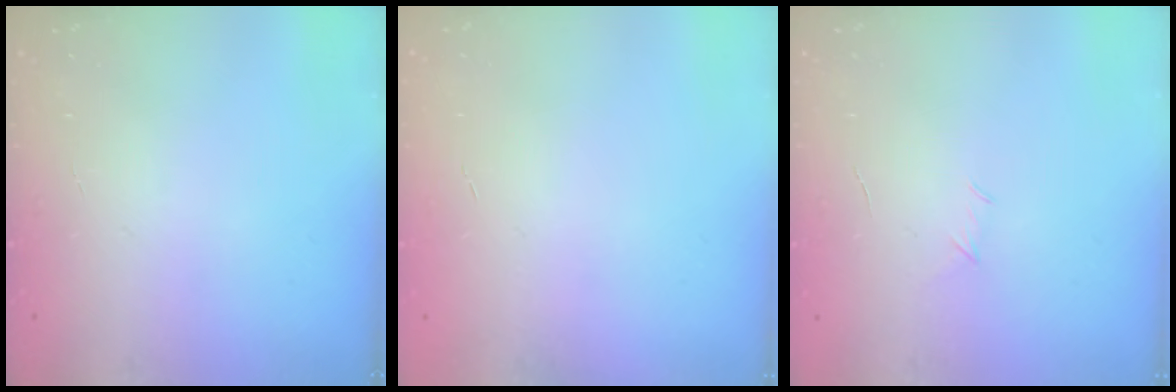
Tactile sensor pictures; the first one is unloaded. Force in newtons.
{"total": 0.0}
{"total": 3.0, "press": 2.9, "slide": 0.8}